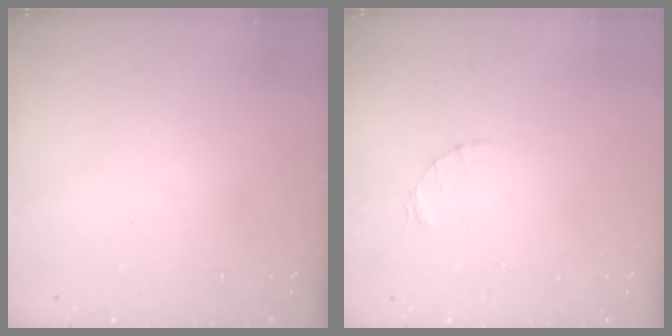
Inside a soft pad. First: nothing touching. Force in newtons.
{"total": 2.0, "press": 2.0, "slide": 0.4}